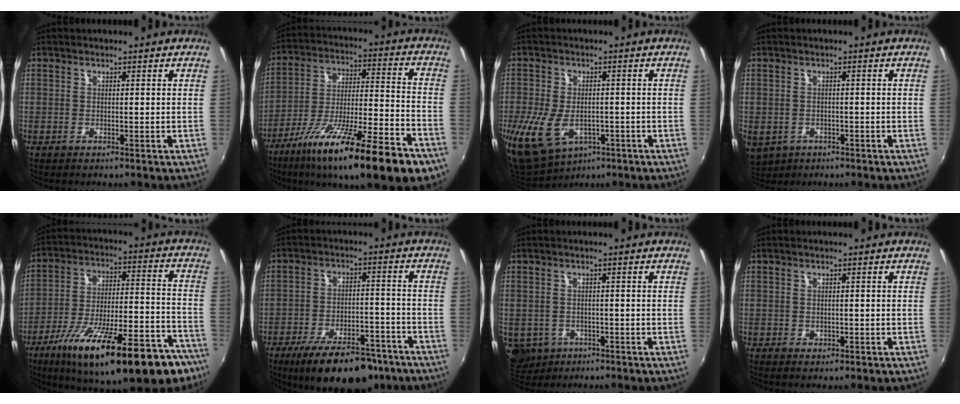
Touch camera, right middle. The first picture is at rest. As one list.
[{"total": 25.3, "force": [-16.4, 4.2, 18.8], "torque": [-0.308, -0.054, -0.261]}, {"total": 13.0, "force": [-4.4, 8.6, 8.7], "torque": [-0.200, -0.033, -0.064]}, {"total": 7.6, "force": [-2.8, 5.9, 3.8], "torque": [-0.089, -0.024, -0.031]}, {"total": 27.9, "force": [-18.5, 7.9, 19.3], "torque": [-0.302, -0.038, -0.267]}, {"total": 17.6, "force": [-13.2, 6.7, 9.5], "torque": [-0.168, -0.013, -0.186]}, {"total": 7.7, "force": [-2.8, 6.4, 3.2], "torque": [-0.080, -0.018, -0.032]}, {"total": 1.4, "force": [-0.6, 1.1, 0.5], "torque": [-0.010, -0.006, -0.009]}]